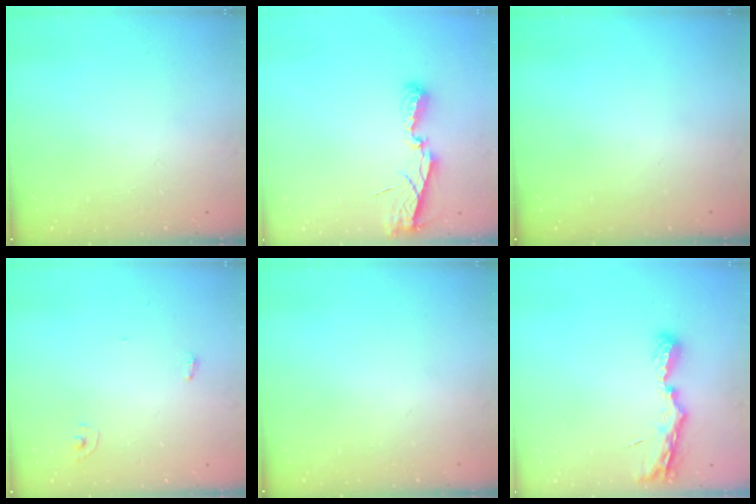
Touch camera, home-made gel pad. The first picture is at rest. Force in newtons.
{"total": 6.2, "press": 6.2, "slide": 0.2}
{"total": 0.0}
{"total": 2.8, "press": 2.8, "slide": 0.1}
{"total": 0.0}
{"total": 7.5, "press": 7.5, "slide": 0.4}